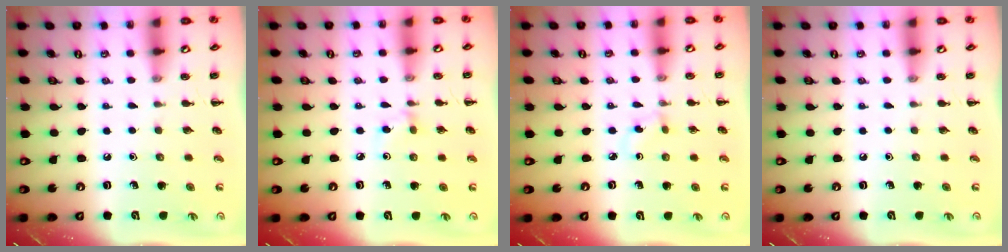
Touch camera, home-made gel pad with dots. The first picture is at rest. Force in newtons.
{"total": 4.4, "press": 4.2, "slide": 1.5}
{"total": 2.6, "press": 2.4, "slide": 1.0}
{"total": 0.0}